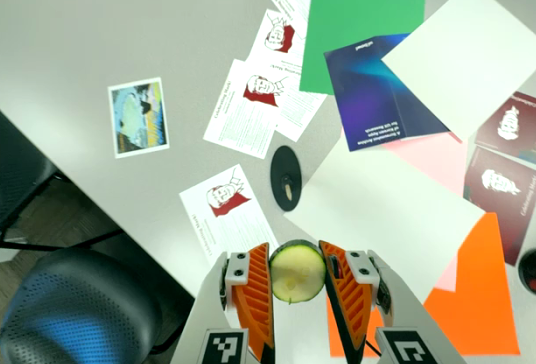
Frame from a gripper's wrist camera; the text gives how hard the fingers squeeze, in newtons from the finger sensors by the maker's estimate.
{"total": 11.3, "left": 11.3, "right": 11.2}